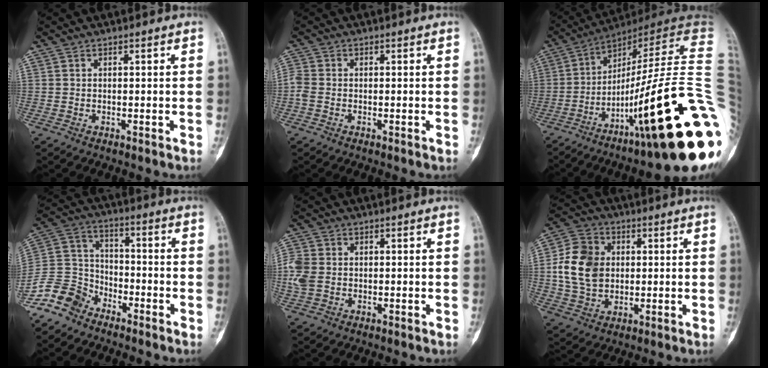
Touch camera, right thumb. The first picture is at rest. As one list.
[{"total": 2.3, "force": [-0.4, 1.6, 1.5], "torque": [-0.046, 0.000, -0.014]}, {"total": 32.7, "force": [-7.8, 5.1, 31.3], "torque": [-0.393, 0.015, -0.126]}, {"total": 10.7, "force": [-8.1, 6.4, 3.0], "torque": [-0.054, 0.057, -0.169]}, {"total": 5.3, "force": [-0.1, 4.0, 3.5], "torque": [-0.098, 0.007, -0.002]}, {"total": 12.4, "force": [1.1, 9.5, 7.8], "torque": [-0.129, 0.007, 0.019]}]